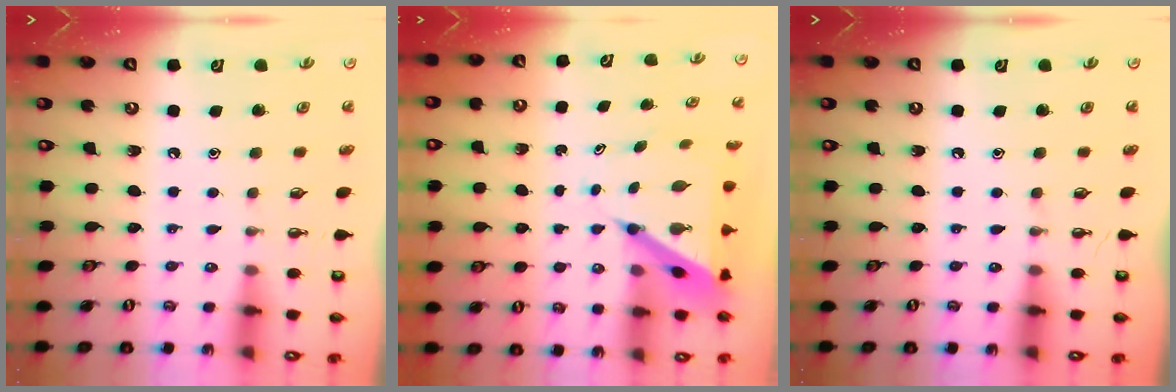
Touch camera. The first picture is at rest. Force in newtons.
{"total": 7.0, "press": 7.0, "slide": 0.7}
{"total": 0.0}